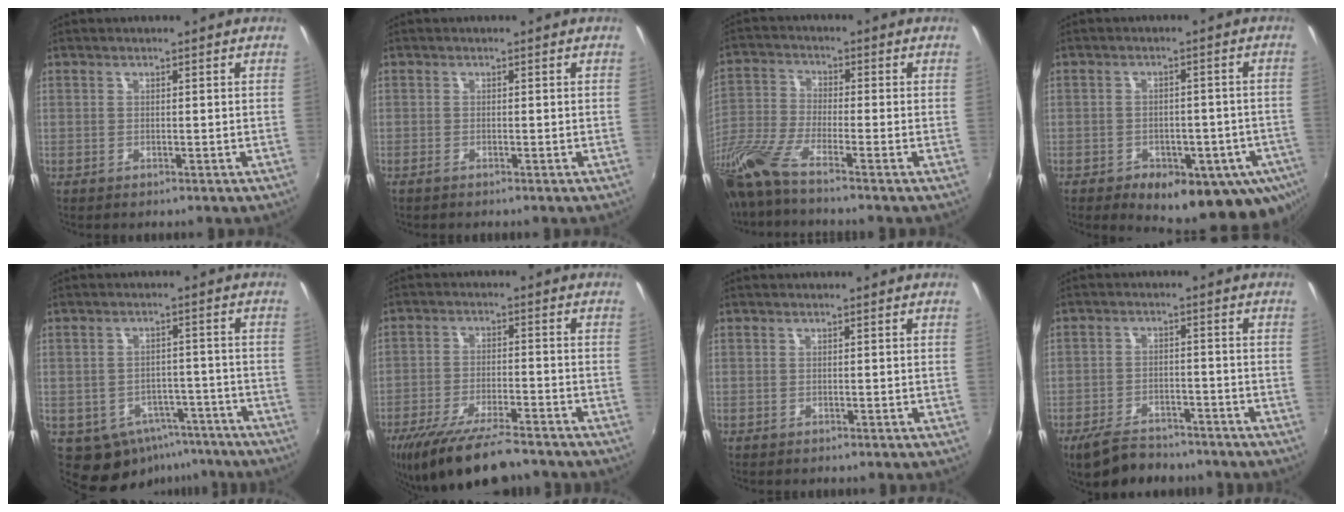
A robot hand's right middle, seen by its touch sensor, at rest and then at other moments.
{"total": 0.6, "force": [-0.5, 0.0, 0.4], "torque": [-0.007, -0.003, -0.012]}
{"total": 11.2, "force": [-8.7, 0.4, 7.0], "torque": [-0.163, -0.031, -0.175]}
{"total": 18.9, "force": [-10.1, 10.8, 11.8], "torque": [-0.187, -0.018, -0.116]}
{"total": 10.4, "force": [-6.0, 7.6, 3.8], "torque": [-0.083, 0.013, -0.057]}
{"total": 14.7, "force": [-11.8, 3.5, 8.0], "torque": [-0.167, -0.031, -0.195]}
{"total": 0.0}
{"total": 9.0, "force": [-7.2, 4.2, 3.5], "torque": [-0.094, -0.002, -0.111]}